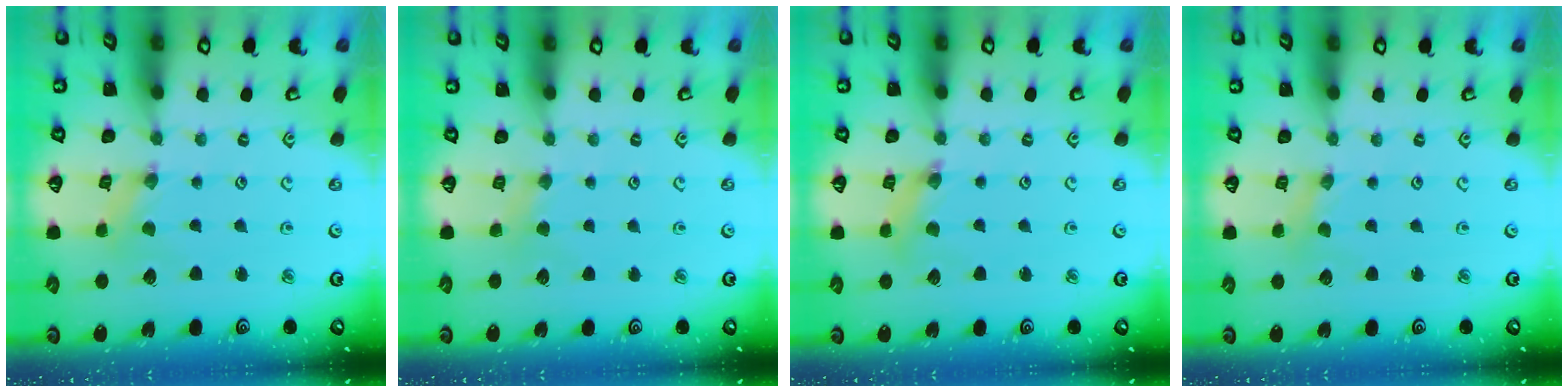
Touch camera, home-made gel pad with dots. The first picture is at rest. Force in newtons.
{"total": 2.2, "press": 2.2, "slide": 0.4}
{"total": 2.7, "press": 2.6, "slide": 0.4}
{"total": 0.8, "press": 0.8, "slide": 0.2}